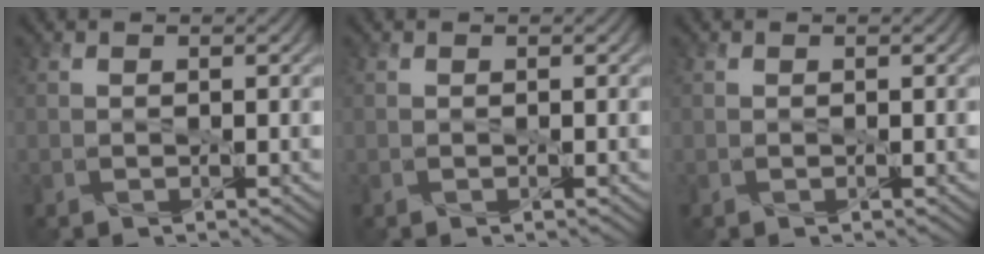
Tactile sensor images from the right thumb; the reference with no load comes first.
{"total": 0.0}
{"total": 0.0}